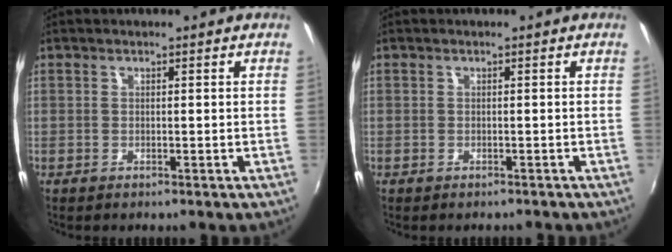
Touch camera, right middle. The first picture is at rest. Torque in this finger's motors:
{"motor_torque": [0.02, -0.05, 0.00, 0.00]}